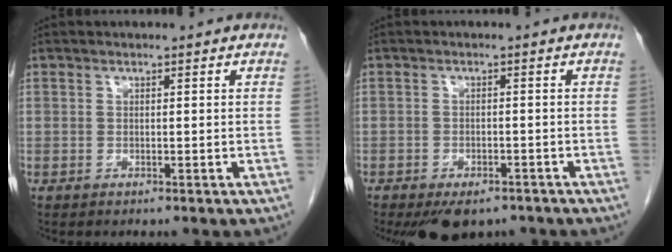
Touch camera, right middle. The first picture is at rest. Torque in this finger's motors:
{"motor_torque": [0.03, -0.02, 0.01, 0.03]}